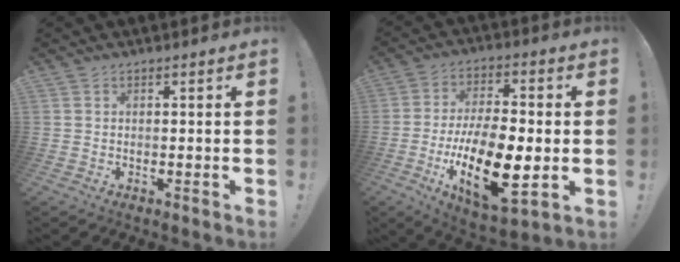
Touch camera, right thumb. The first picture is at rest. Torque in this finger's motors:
{"motor_torque": [0.10, 0.82, 1.52, -1.25, 0.67]}